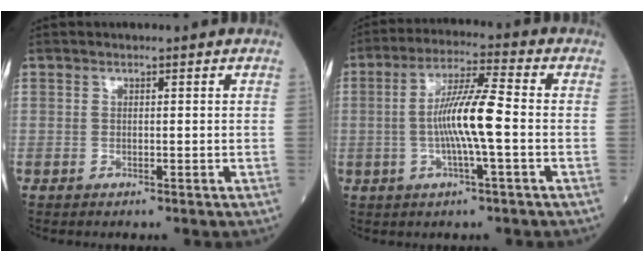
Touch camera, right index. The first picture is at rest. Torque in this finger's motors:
{"motor_torque": [0.43, 0.04, 0.29, 0.09]}